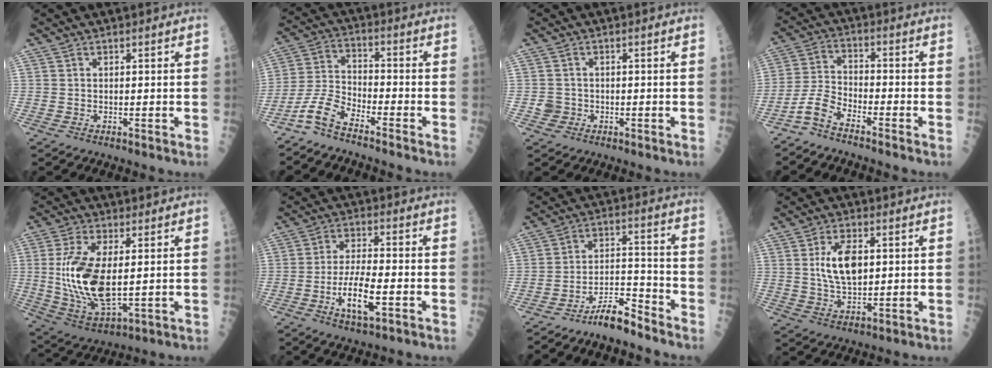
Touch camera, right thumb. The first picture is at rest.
{"total": 7.4, "force": [-5.7, 1.6, 4.5], "torque": [-0.111, 0.040, -0.124]}
{"total": 2.0, "force": [-0.6, 1.9, 0.2], "torque": [0.010, 0.009, -0.011]}
{"total": 5.8, "force": [-4.5, 1.4, 3.4], "torque": [-0.083, 0.033, -0.099]}
{"total": 15.5, "force": [0.8, 6.7, 14.0], "torque": [-0.290, -0.019, 0.028]}
{"total": 9.0, "force": [-3.0, 2.4, 8.1], "torque": [-0.162, 0.011, -0.055]}
{"total": 8.1, "force": [-6.8, 1.6, 4.1], "torque": [-0.075, 0.064, -0.121]}
{"total": 8.7, "force": [1.7, 4.3, 7.3], "torque": [-0.123, -0.007, 0.035]}